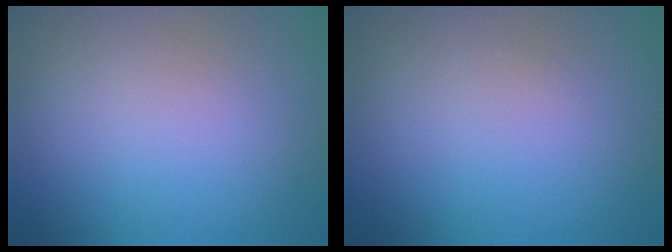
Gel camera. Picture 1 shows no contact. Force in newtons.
{"total": 0.0}